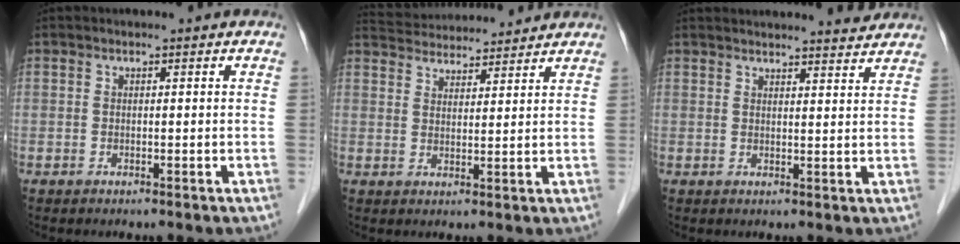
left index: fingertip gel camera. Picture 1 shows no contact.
{"total": 11.8, "force": [11.3, 1.8, 2.7], "torque": [-0.049, 0.034, 0.169]}
{"total": 9.5, "force": [9.2, 0.7, 2.2], "torque": [-0.025, 0.009, 0.105]}